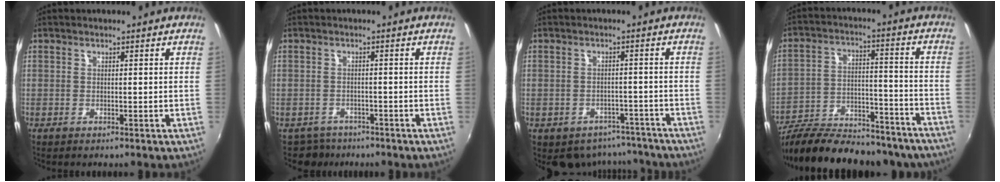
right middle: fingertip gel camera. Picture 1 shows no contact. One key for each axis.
{"total": 3.5, "fx": -2.7, "fy": 2.2, "fz": -0.2, "tx": -0.009, "ty": 0.000, "tz": -0.044}
{"total": 9.4, "fx": -7.2, "fy": 5.6, "fz": 2.6, "tx": -0.062, "ty": 0.005, "tz": -0.082}
{"total": 28.2, "fx": -23.6, "fy": 9.2, "fz": 12.4, "tx": -0.225, "ty": -0.001, "tz": -0.324}